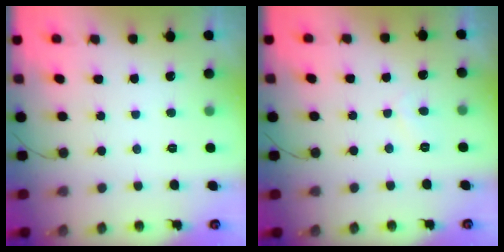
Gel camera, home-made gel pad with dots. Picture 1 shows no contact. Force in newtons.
{"total": 2.0, "press": 1.9, "slide": 0.4}